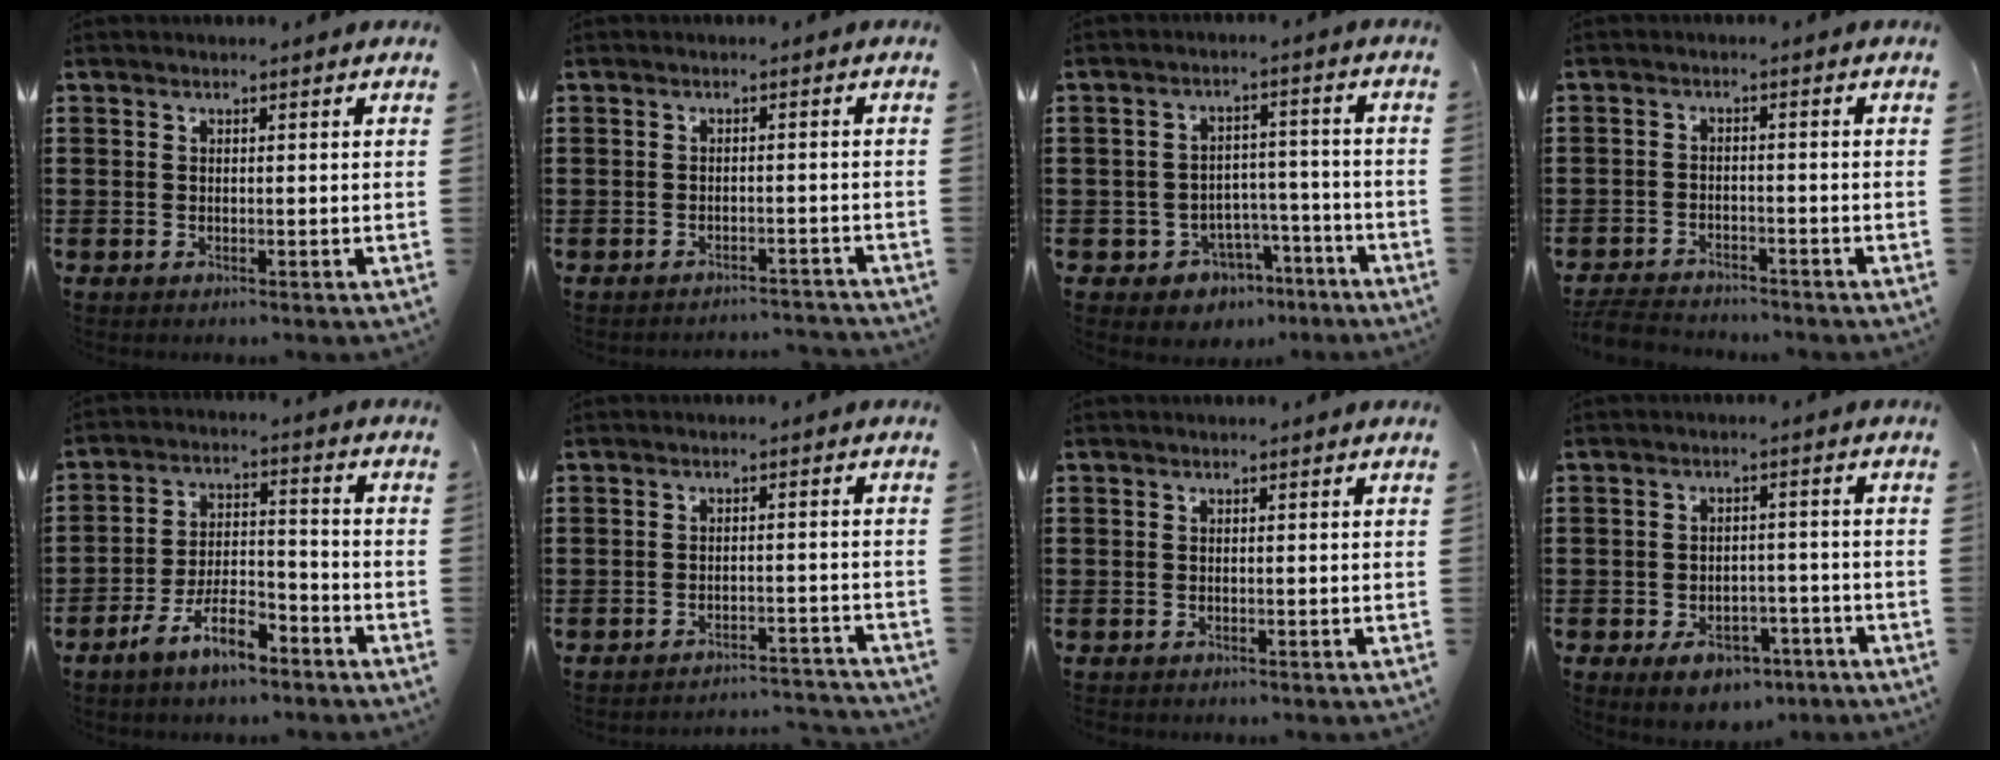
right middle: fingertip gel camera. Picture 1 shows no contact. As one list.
[{"total": 2.0, "force": [-1.9, 0.0, -0.3], "torque": [-0.002, 0.001, -0.043]}, {"total": 4.7, "force": [-3.6, 2.9, 0.6], "torque": [-0.023, 0.017, -0.068]}, {"total": 3.8, "force": [-3.7, 0.6, 0.3], "torque": [-0.014, 0.000, -0.080]}, {"total": 8.5, "force": [-6.0, 2.8, 5.4], "torque": [-0.112, 0.007, -0.116]}, {"total": 2.9, "force": [-2.9, 0.0, 0.0], "torque": [-0.005, -0.001, -0.060]}, {"total": 0.5, "force": [-0.4, 0.4, -0.1], "torque": [0.001, 0.003, -0.009]}, {"total": 5.2, "force": [-3.8, 2.7, 2.2], "torque": [-0.042, 0.012, -0.070]}]